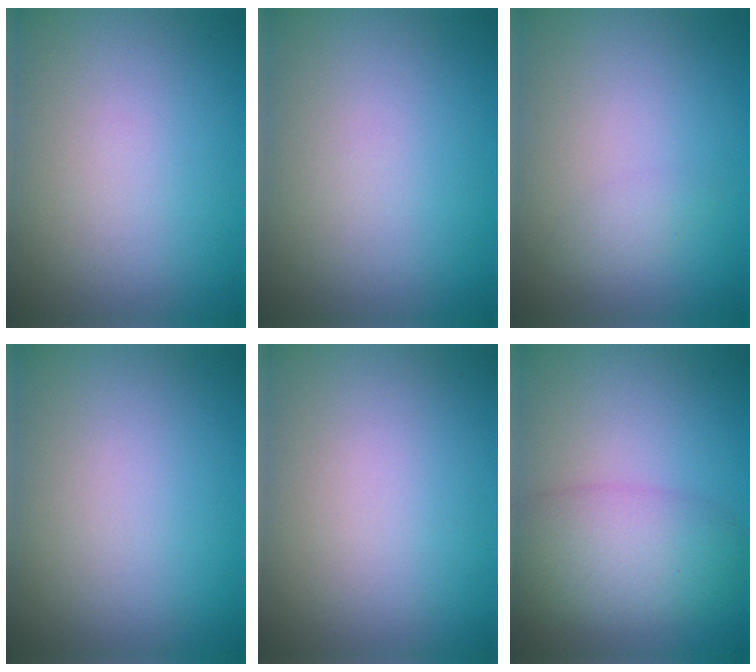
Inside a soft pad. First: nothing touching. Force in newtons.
{"total": 0.0}
{"total": 0.9, "press": 0.9, "slide": 0.1}
{"total": 0.0}
{"total": 0.0}
{"total": 5.7, "press": 5.7, "slide": 0.5}